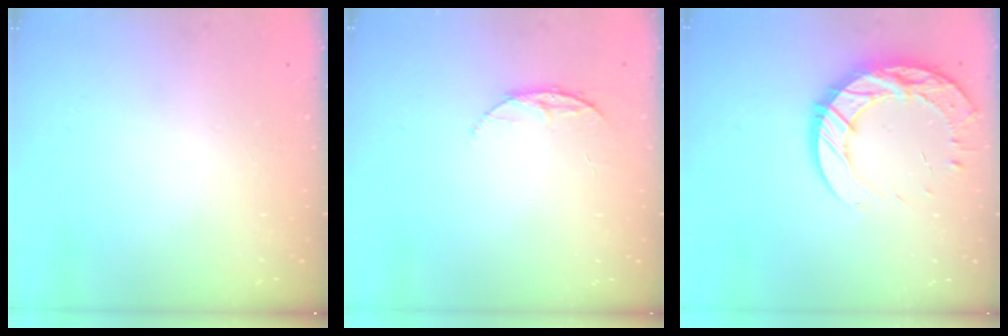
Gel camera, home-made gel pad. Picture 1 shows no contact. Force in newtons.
{"total": 6.5, "press": 6.5, "slide": 0.7}
{"total": 16.1, "press": 16.0, "slide": 1.2}